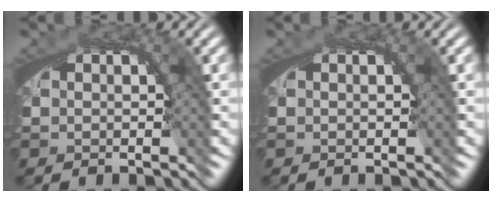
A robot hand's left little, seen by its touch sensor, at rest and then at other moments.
{"total": 0.0}